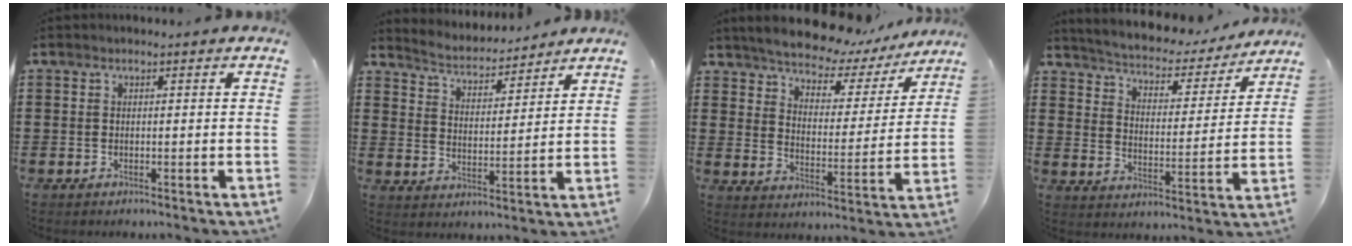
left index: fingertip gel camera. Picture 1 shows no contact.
{"total": 3.8, "force": [3.8, 0.3, 0.1], "torque": [-0.024, -0.029, 0.062]}
{"total": 6.2, "force": [6.0, 0.9, 1.3], "torque": [-0.050, -0.049, 0.098]}
{"total": 3.1, "force": [3.0, 0.5, 0.6], "torque": [-0.033, -0.027, 0.041]}